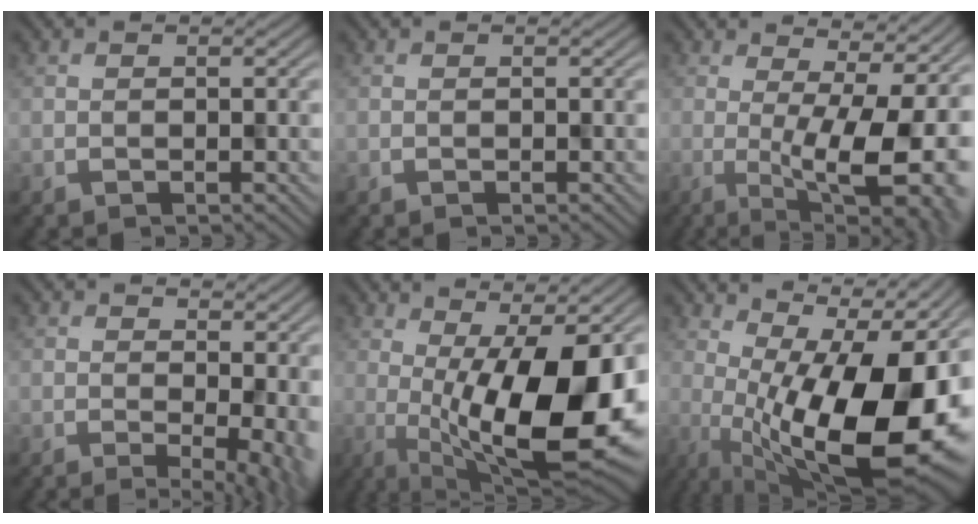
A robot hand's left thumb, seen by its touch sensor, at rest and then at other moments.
{"total": 0.0}
{"total": 12.3, "force": [-0.1, 3.5, 11.8], "torque": [-0.154, 0.004, 0.015]}
{"total": 6.1, "force": [-1.1, 1.9, 5.7], "torque": [-0.059, -0.010, 0.003]}
{"total": 15.8, "force": [-0.5, 5.2, 14.9], "torque": [-0.215, -0.005, 0.006]}
{"total": 18.8, "force": [-0.1, 7.8, 17.1], "torque": [-0.218, -0.009, -0.001]}